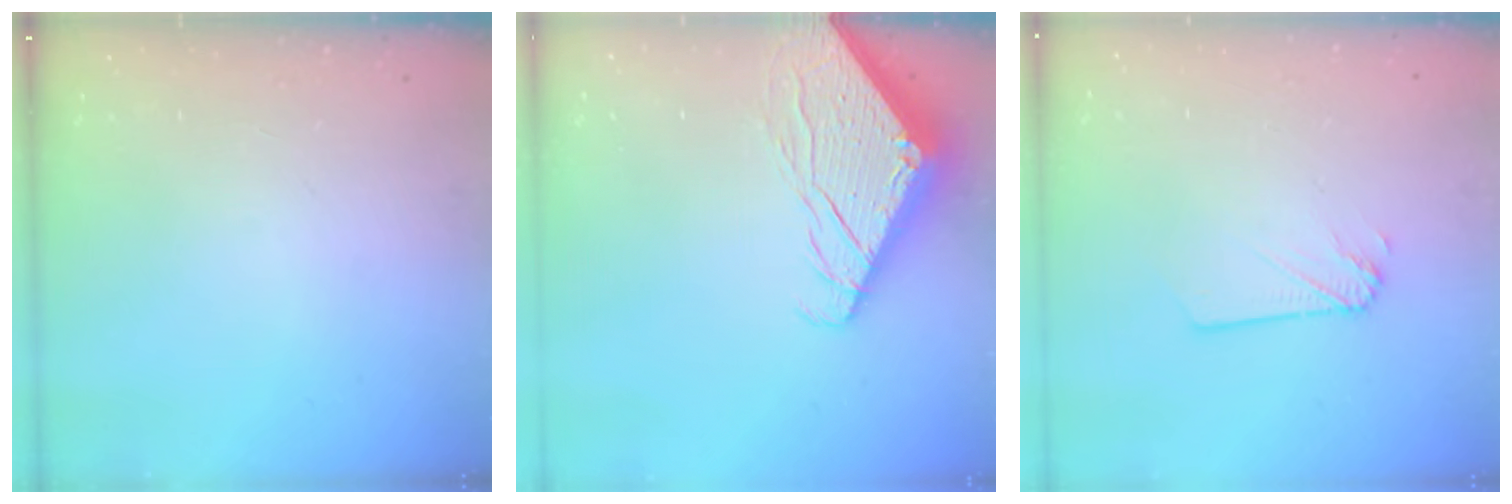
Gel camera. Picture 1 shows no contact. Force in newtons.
{"total": 5.8, "press": 5.8, "slide": 0.7}
{"total": 1.3, "press": 1.3, "slide": 0.1}